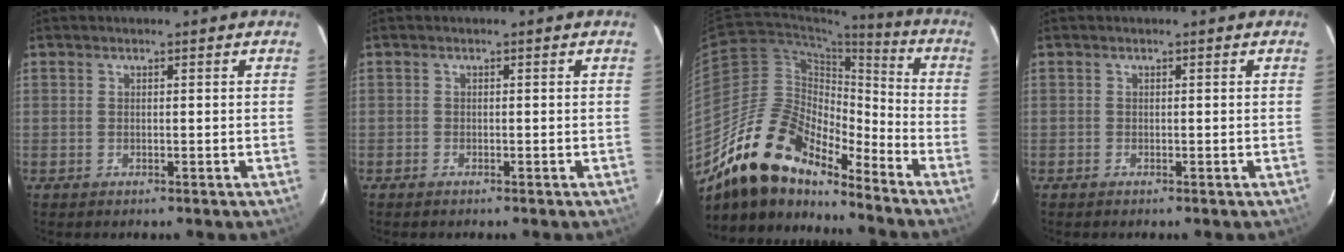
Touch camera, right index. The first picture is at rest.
{"total": 0.6, "force": [-0.5, 0.2, 0.1], "torque": [-0.004, 0.001, -0.012]}
{"total": 18.9, "force": [-15.2, 6.6, 9.1], "torque": [-0.160, 0.003, -0.286]}
{"total": 0.0}